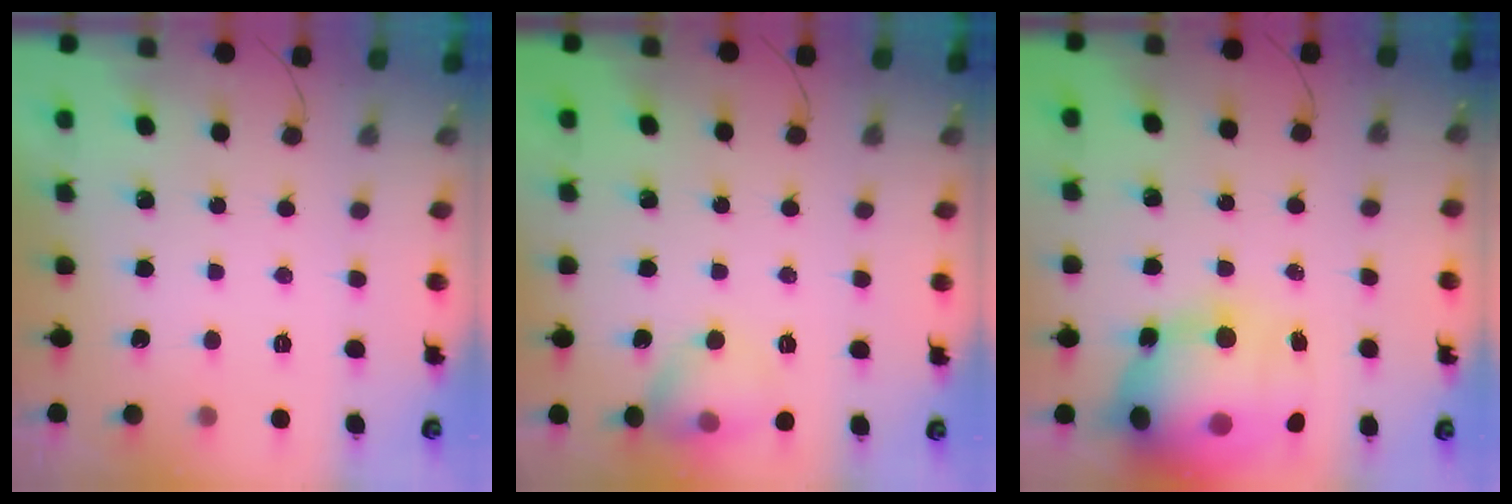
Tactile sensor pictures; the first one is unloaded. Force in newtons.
{"total": 9.3, "press": 9.1, "slide": 1.9}
{"total": 21.5, "press": 20.9, "slide": 4.9}